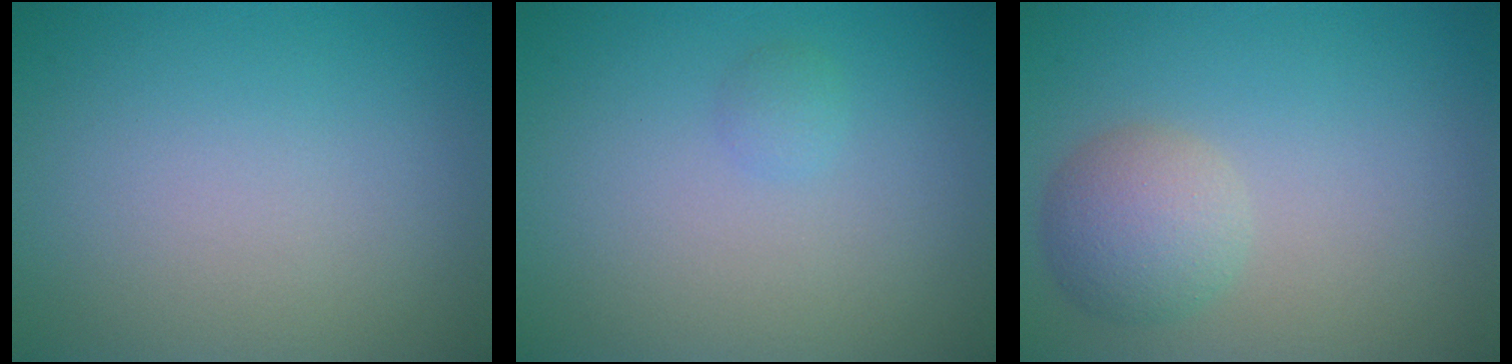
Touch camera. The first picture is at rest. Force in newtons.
{"total": 0.8, "press": 0.8, "slide": 0.0}
{"total": 3.4, "press": 3.4, "slide": 0.1}